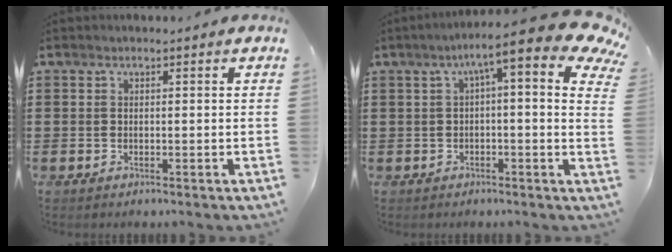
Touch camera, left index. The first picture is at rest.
{"total": 8.9, "force": [4.4, 0.9, 7.7], "torque": [-0.132, -0.026, 0.067]}